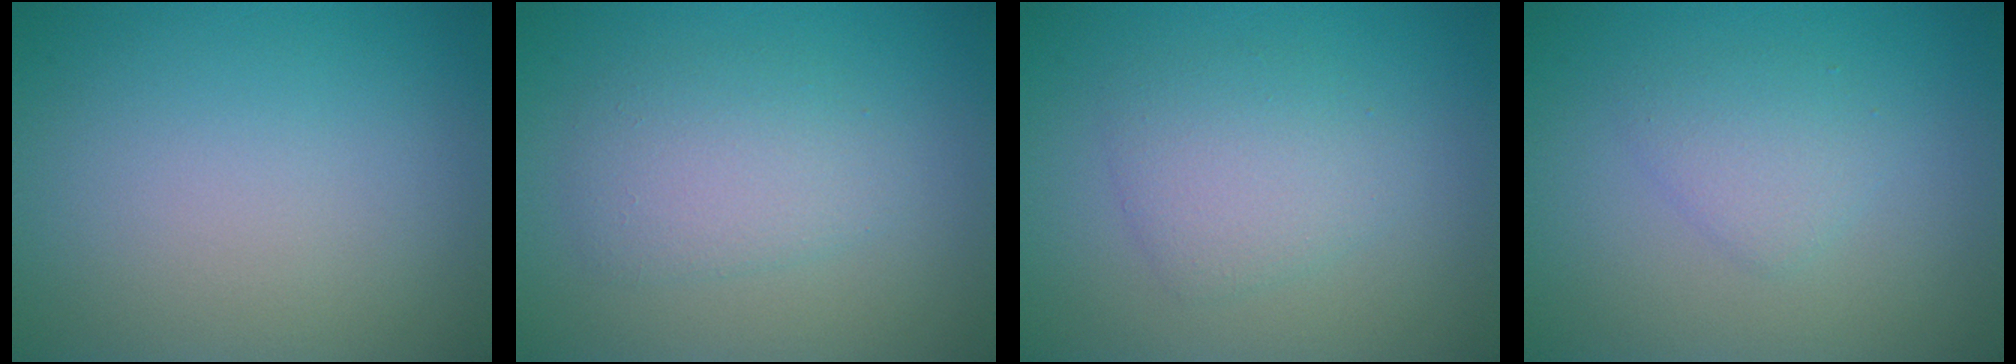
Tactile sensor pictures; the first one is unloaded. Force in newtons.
{"total": 3.0, "press": 3.0, "slide": 0.1}
{"total": 2.9, "press": 2.9, "slide": 0.1}
{"total": 1.9, "press": 1.9, "slide": 0.2}